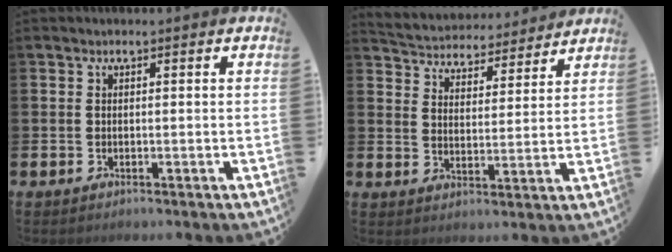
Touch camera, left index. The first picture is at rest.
{"total": 4.7, "force": [4.5, 1.3, -0.1], "torque": [-0.022, -0.040, 0.075]}